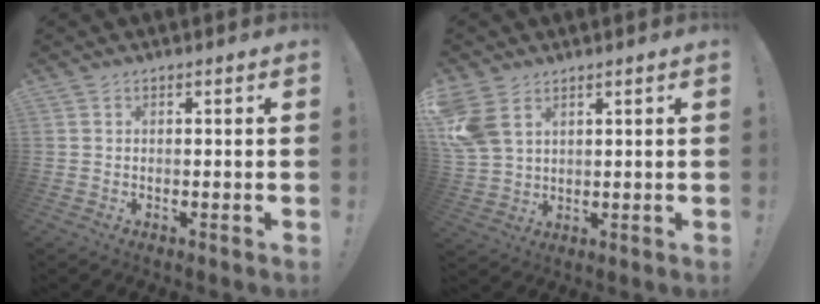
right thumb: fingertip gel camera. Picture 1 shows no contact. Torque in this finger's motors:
{"motor_torque": [0.16, 0.75, 1.41, 0.39, 0.58]}